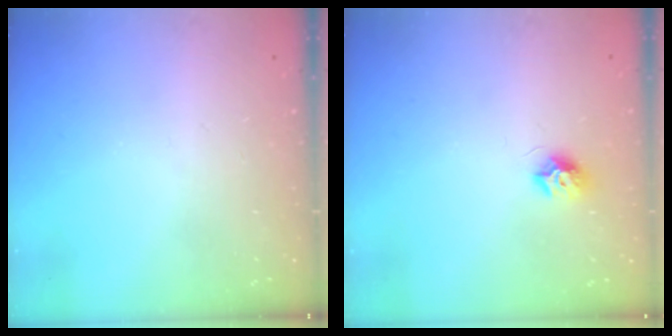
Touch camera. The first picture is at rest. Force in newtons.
{"total": 7.6, "press": 7.6, "slide": 0.2}